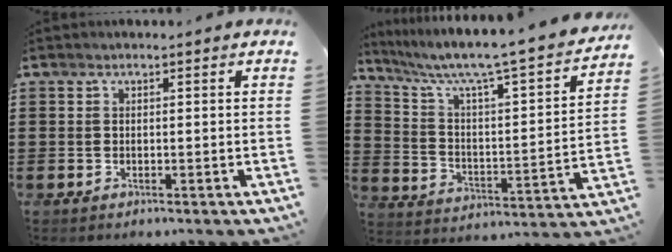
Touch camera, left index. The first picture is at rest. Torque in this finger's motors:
{"motor_torque": [1.52, -0.62, 0.39, 0.21]}